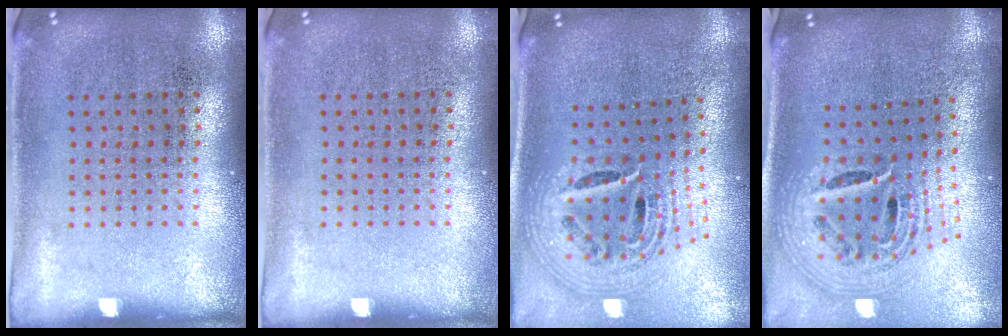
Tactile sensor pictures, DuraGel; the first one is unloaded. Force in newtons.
{"total": 0.0}
{"total": 2.7, "press": 1.9, "slide": 1.9}
{"total": 2.7, "press": 1.9, "slide": 1.9}